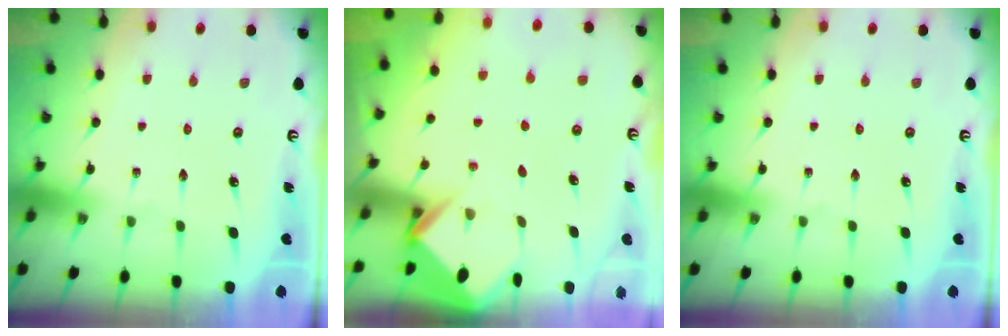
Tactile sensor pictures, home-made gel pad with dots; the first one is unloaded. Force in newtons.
{"total": 4.0, "press": 4.0, "slide": 0.2}
{"total": 0.0}